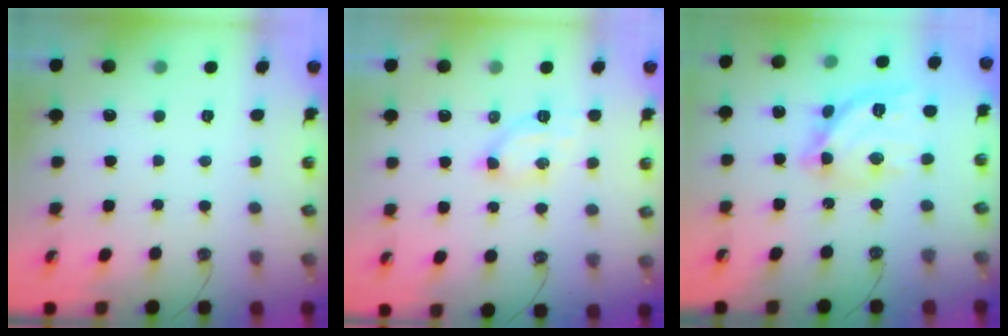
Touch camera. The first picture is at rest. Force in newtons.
{"total": 5.3, "press": 5.2, "slide": 0.5}
{"total": 14.9, "press": 14.8, "slide": 1.1}